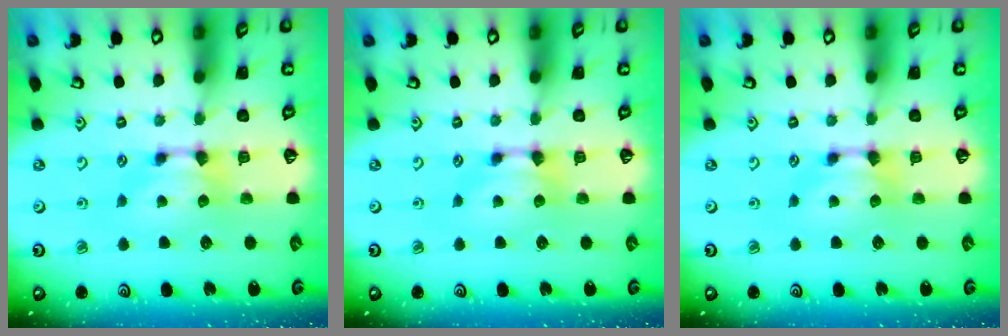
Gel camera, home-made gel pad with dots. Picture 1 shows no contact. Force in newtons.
{"total": 0.0}
{"total": 0.0}